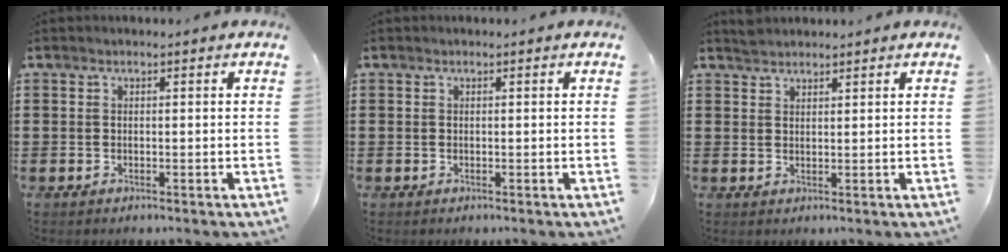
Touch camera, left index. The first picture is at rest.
{"total": 0.0}
{"total": 1.7, "force": [1.6, 0.4, 0.1], "torque": [-0.005, 0.001, 0.032]}